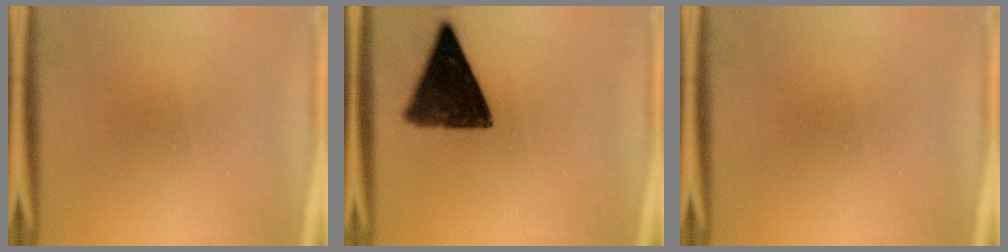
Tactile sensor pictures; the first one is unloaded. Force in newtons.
{"total": 12.5}
{"total": 0.0}